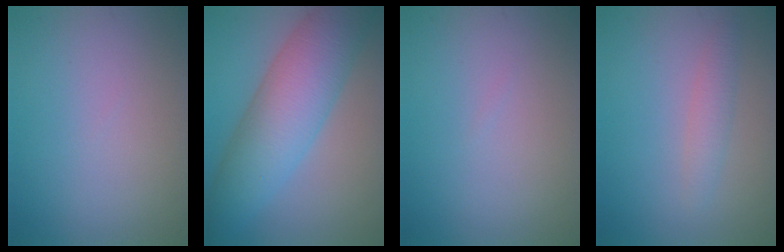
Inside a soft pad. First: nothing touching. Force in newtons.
{"total": 8.4, "press": 8.4, "slide": 0.5}
{"total": 0.0}
{"total": 1.8, "press": 1.8, "slide": 0.1}